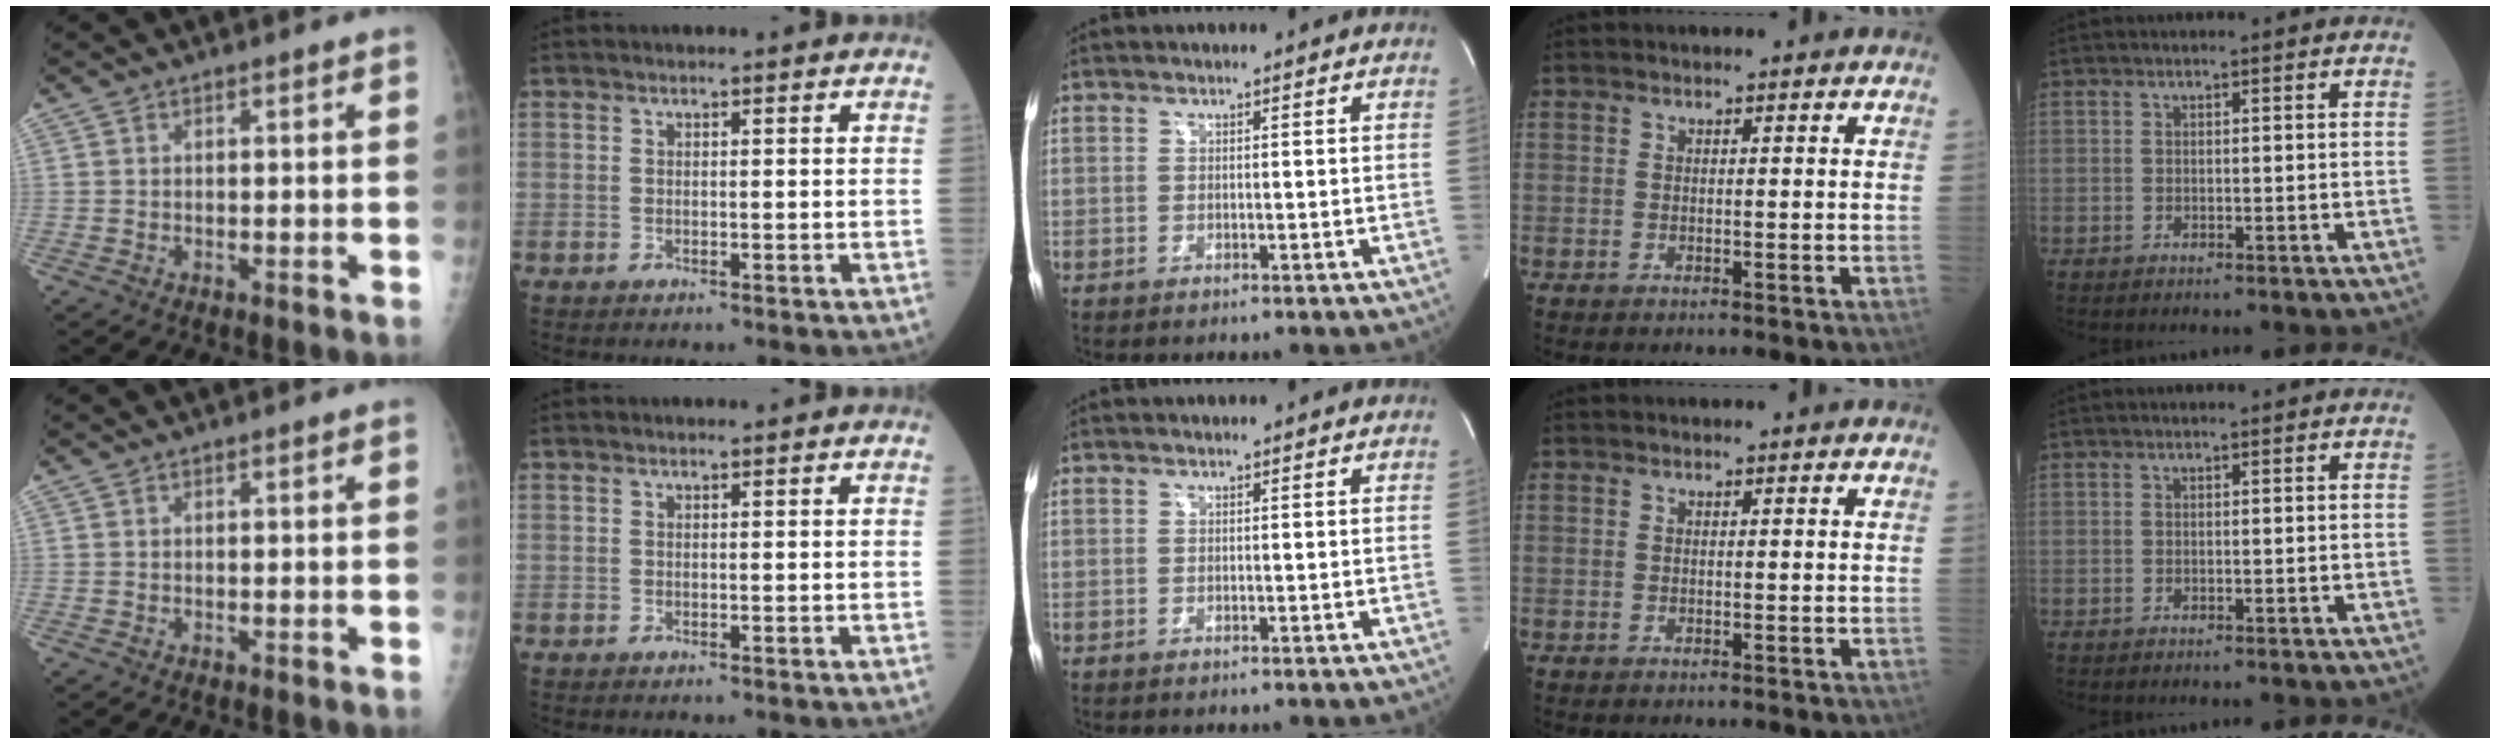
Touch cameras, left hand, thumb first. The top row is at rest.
{}